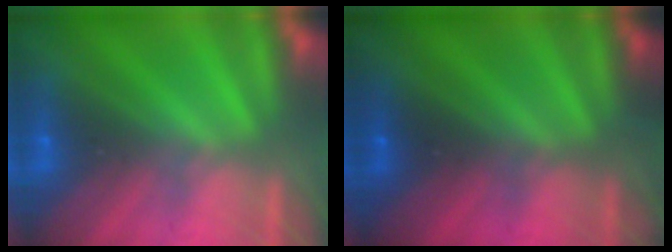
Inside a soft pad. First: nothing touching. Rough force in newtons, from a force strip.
{"total": 2.6}